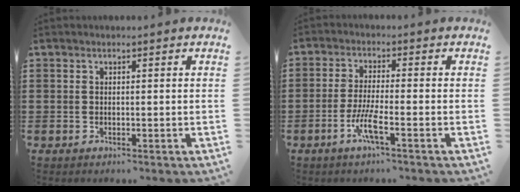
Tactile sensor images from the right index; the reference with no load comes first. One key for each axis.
{"total": 5.0, "fx": -2.5, "fy": 0.3, "fz": 4.4, "tx": -0.100, "ty": -0.014, "tz": -0.052}